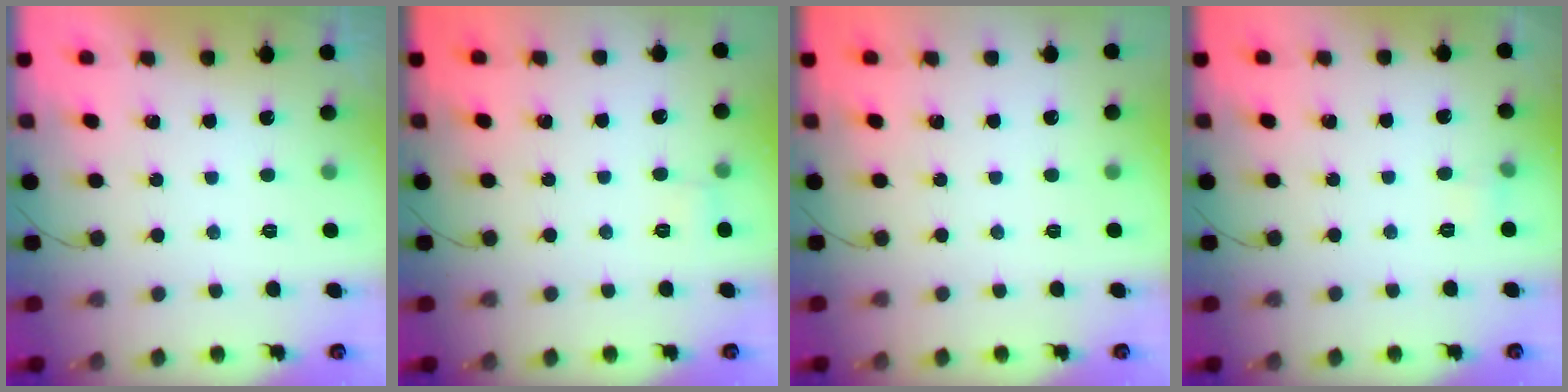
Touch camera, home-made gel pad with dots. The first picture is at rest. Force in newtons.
{"total": 5.4, "press": 5.2, "slide": 1.4}
{"total": 0.0}
{"total": 3.3, "press": 3.1, "slide": 1.1}